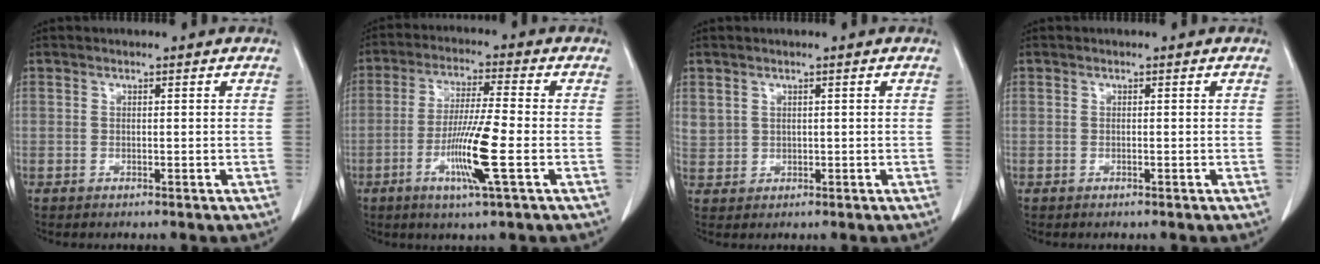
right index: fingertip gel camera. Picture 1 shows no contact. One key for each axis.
{"total": 9.9, "fx": -3.2, "fy": -0.4, "fz": 9.4, "tx": -0.182, "ty": -0.015, "tz": -0.062}
{"total": 2.7, "fx": 1.1, "fy": 2.5, "fz": 0.6, "tx": -0.009, "ty": 0.012, "tz": 0.031}
{"total": 0.0}